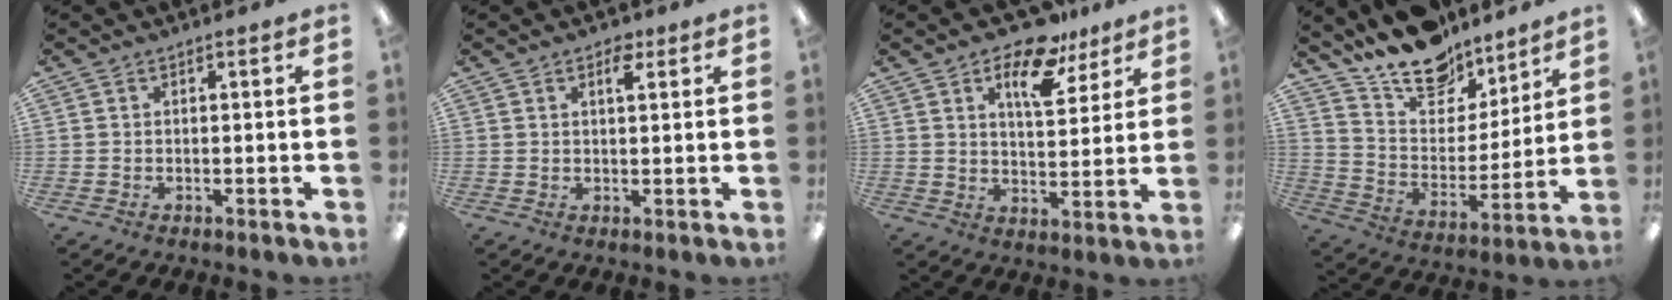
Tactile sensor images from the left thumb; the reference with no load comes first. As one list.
[{"total": 3.0, "force": [1.9, 1.2, 2.0], "torque": [-0.020, -0.007, 0.028]}, {"total": 12.7, "force": [8.5, 5.8, 7.4], "torque": [-0.096, -0.043, 0.142]}, {"total": 16.0, "force": [13.5, 7.2, 4.8], "torque": [-0.095, -0.098, 0.248]}]